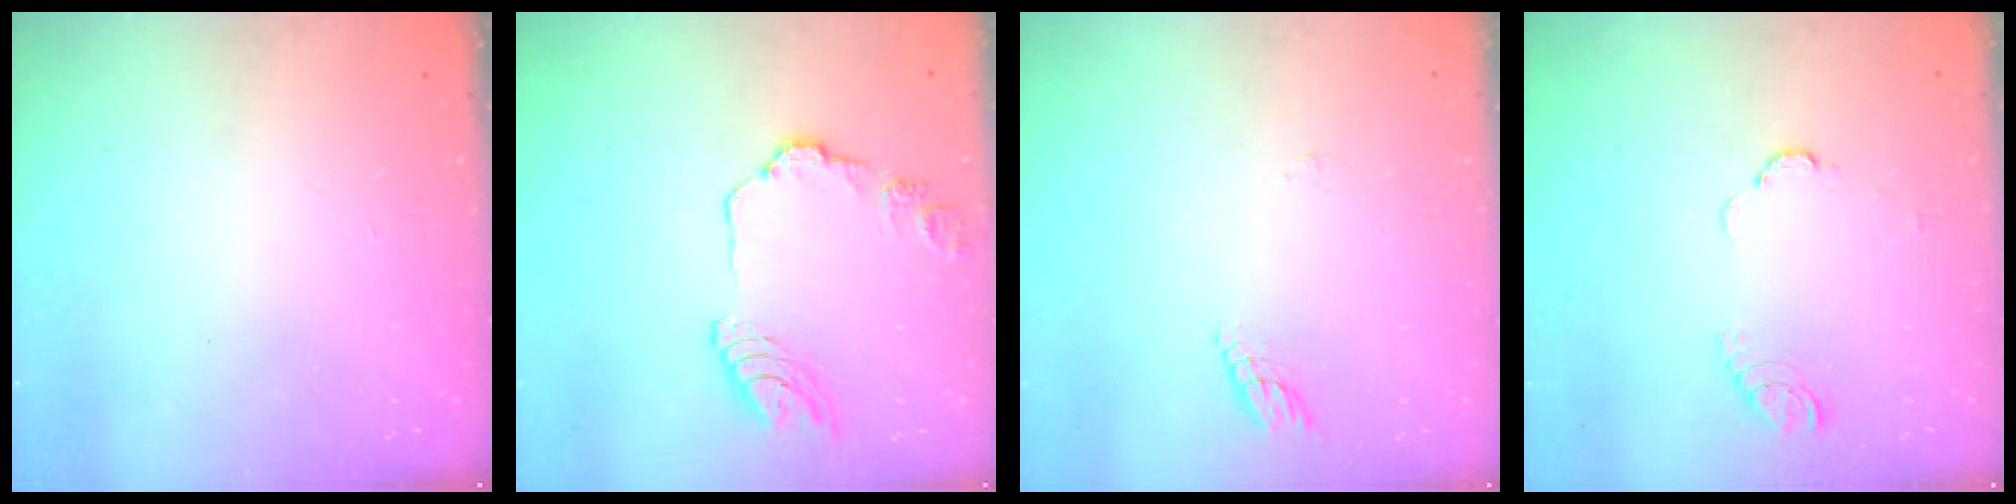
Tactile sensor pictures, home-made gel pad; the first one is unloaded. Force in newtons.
{"total": 13.1, "press": 13.0, "slide": 1.2}
{"total": 4.9, "press": 4.8, "slide": 0.4}
{"total": 3.0, "press": 3.0, "slide": 0.2}